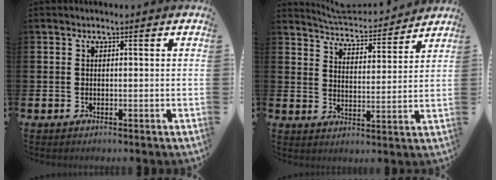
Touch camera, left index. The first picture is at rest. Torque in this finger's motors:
{"motor_torque": [0.68, -1.26, 0.06, 0.00]}